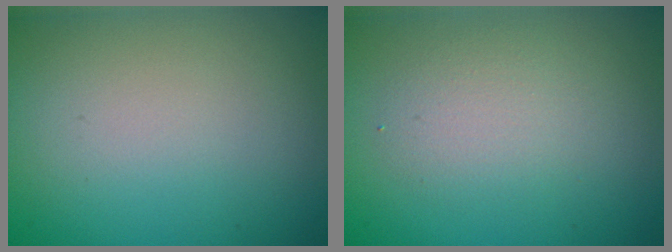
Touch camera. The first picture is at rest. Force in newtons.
{"total": 2.3, "press": 2.3, "slide": 0.2}